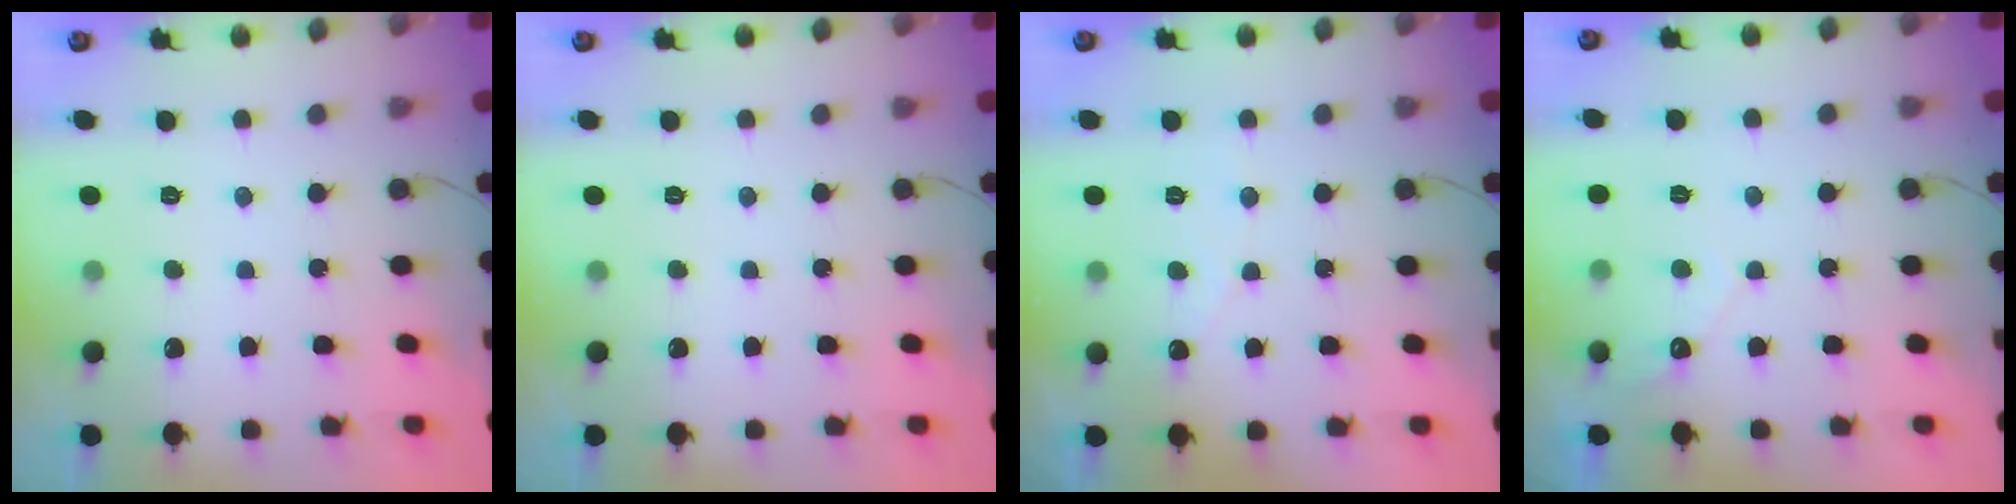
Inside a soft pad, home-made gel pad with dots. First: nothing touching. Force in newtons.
{"total": 0.0}
{"total": 2.1, "press": 2.1, "slide": 0.1}
{"total": 2.7, "press": 2.7, "slide": 0.2}